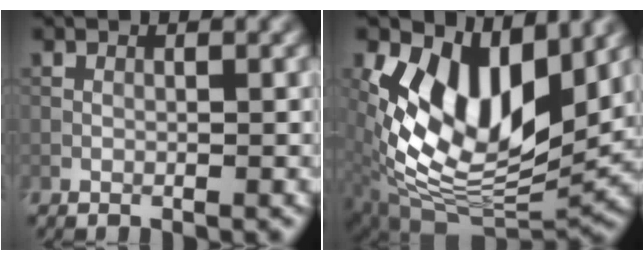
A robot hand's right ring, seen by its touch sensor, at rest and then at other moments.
{"total": 13.6, "force": [3.2, 7.5, 11.0], "torque": [-0.222, -0.008, 0.056]}